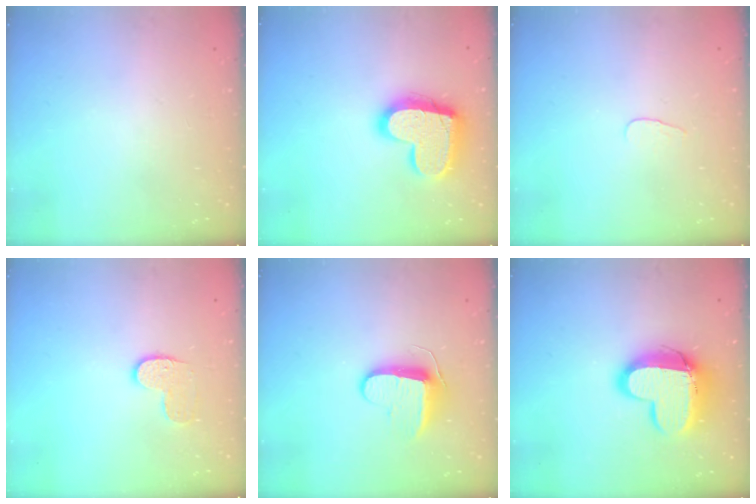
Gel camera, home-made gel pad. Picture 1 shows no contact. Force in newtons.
{"total": 18.3, "press": 18.3, "slide": 1.2}
{"total": 2.8, "press": 2.8, "slide": 0.3}
{"total": 6.8, "press": 6.8, "slide": 0.2}
{"total": 9.5, "press": 9.5, "slide": 0.6}
{"total": 14.8, "press": 14.7, "slide": 1.2}